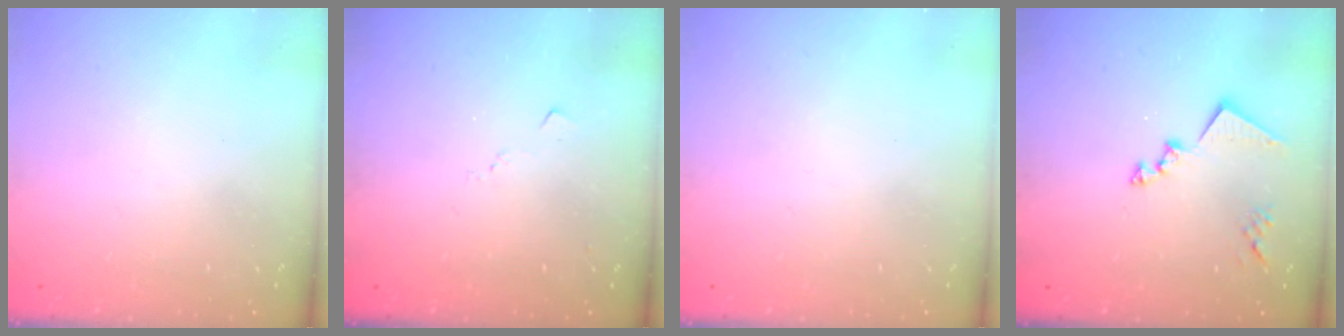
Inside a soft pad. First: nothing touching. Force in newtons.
{"total": 6.3, "press": 6.2, "slide": 0.6}
{"total": 0.0}
{"total": 13.5, "press": 13.5, "slide": 0.7}